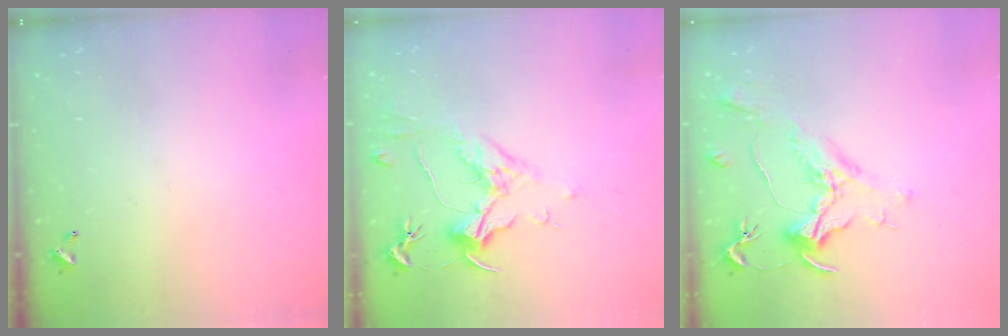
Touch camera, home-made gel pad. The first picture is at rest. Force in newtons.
{"total": 1.5, "press": 1.3, "slide": 0.8}
{"total": 1.5, "press": 1.2, "slide": 0.9}